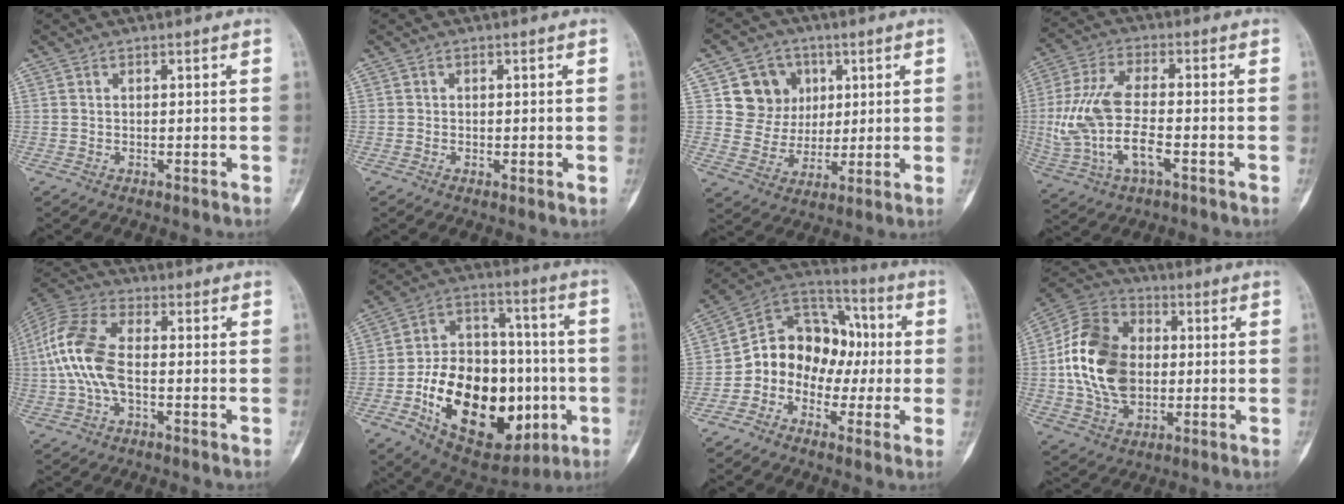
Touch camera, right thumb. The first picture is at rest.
{"total": 0.9, "force": [-0.1, 0.5, 0.7], "torque": [-0.010, 0.000, -0.005]}
{"total": 10.6, "force": [3.5, 9.7, 2.7], "torque": [-0.002, -0.005, 0.063]}
{"total": 14.8, "force": [-2.5, 6.8, 12.9], "torque": [-0.290, 0.019, -0.043]}
{"total": 12.6, "force": [-0.8, 6.4, 10.9], "torque": [-0.246, 0.031, -0.020]}
{"total": 29.4, "force": [-7.2, 17.8, 22.3], "torque": [-0.339, 0.027, -0.093]}
{"total": 13.9, "force": [-2.1, 11.4, 7.6], "torque": [-0.083, 0.063, -0.051]}
{"total": 18.6, "force": [0.1, 13.0, 13.2], "torque": [-0.230, 0.014, 0.000]}